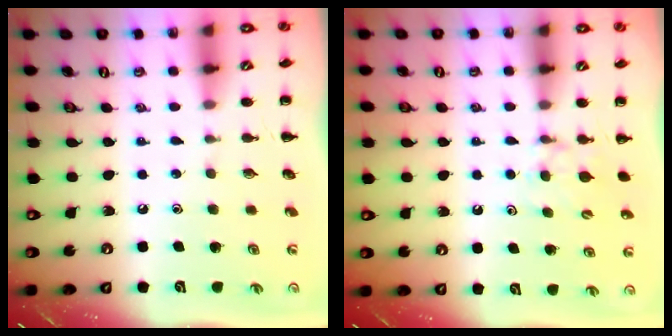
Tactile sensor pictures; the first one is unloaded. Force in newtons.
{"total": 5.2, "press": 5.0, "slide": 1.5}